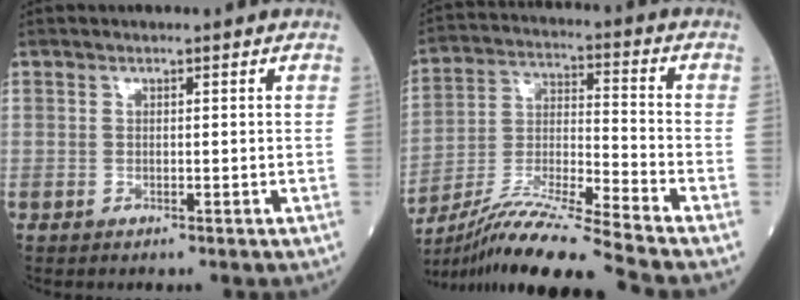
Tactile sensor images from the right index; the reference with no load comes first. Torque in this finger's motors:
{"motor_torque": [-0.13, -0.40, 0.46, 0.06]}